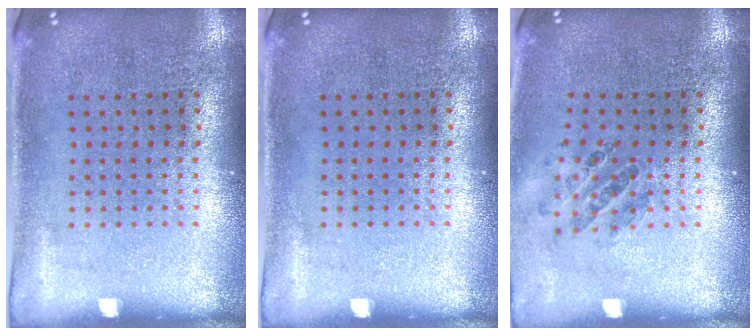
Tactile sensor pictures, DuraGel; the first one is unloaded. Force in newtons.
{"total": 0.0}
{"total": 0.9, "press": 0.9, "slide": 0.0}